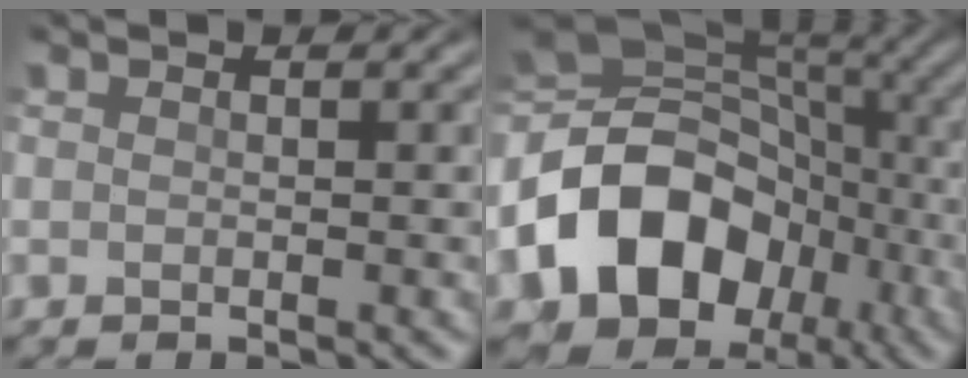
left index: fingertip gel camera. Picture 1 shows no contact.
{"total": 13.5, "force": [-4.5, 10.5, 7.1], "torque": [-0.135, -0.003, -0.086]}